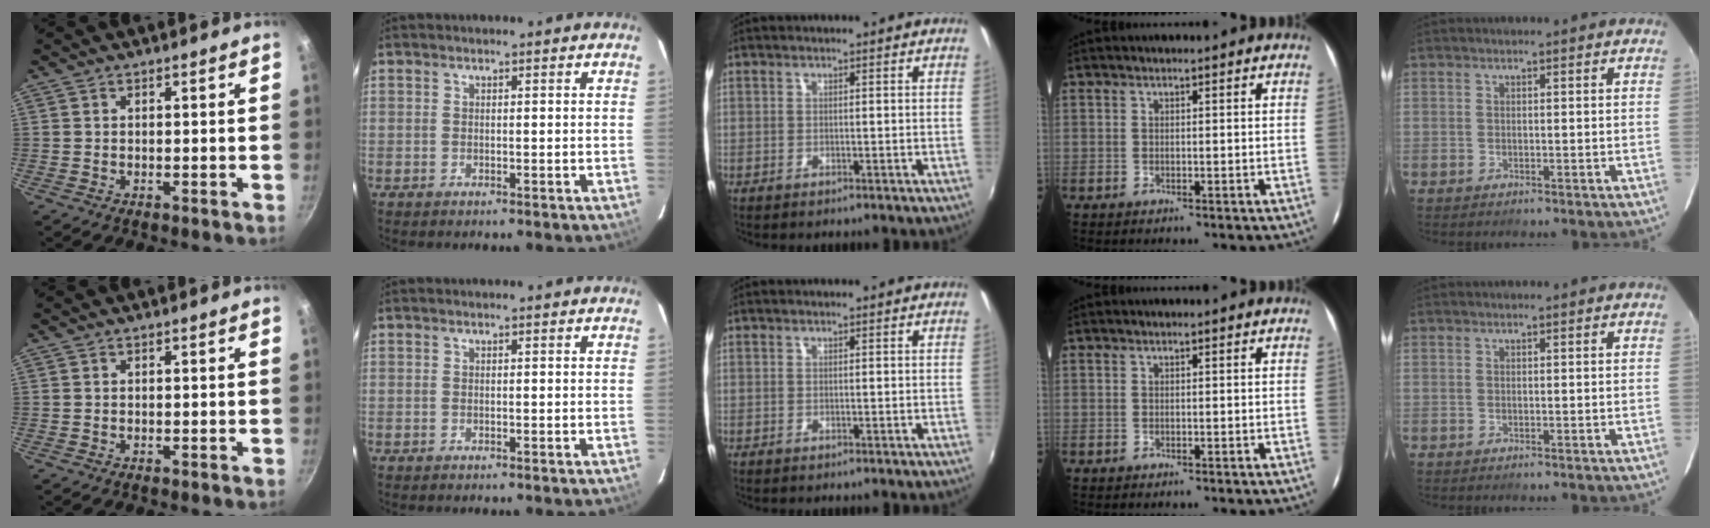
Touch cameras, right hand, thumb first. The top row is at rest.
{}